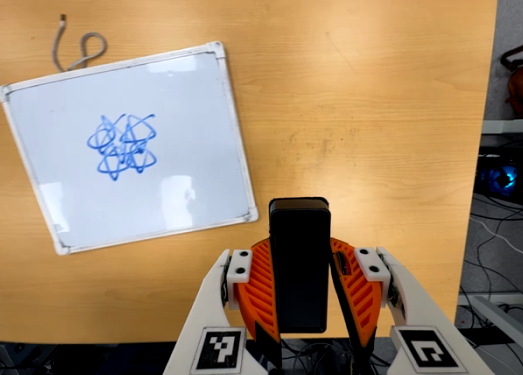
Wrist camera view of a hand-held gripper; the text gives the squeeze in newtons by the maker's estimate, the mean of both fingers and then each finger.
{"total": 6.0, "left": 5.0, "right": 6.9}